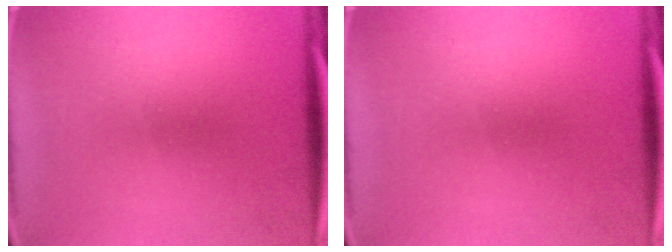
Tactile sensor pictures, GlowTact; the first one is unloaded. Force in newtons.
{"total": 0.0}